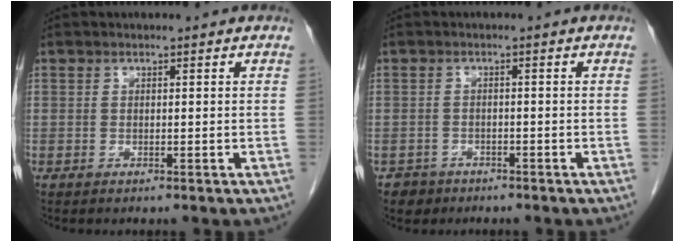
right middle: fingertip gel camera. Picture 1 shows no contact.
{"total": 2.3, "force": [-1.6, 1.7, -0.1], "torque": [-0.006, 0.007, -0.024]}